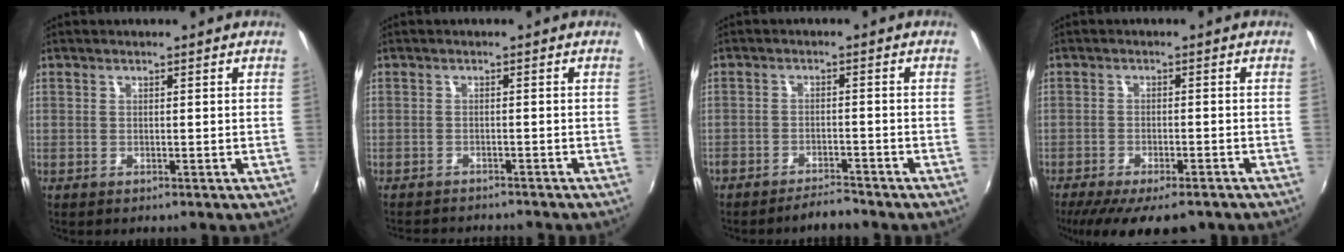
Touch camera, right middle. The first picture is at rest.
{"total": 6.6, "force": [-6.2, 1.0, 2.1], "torque": [-0.053, -0.014, -0.090]}
{"total": 4.2, "force": [-4.0, 0.6, 1.0], "torque": [-0.037, -0.003, -0.066]}
{"total": 12.9, "force": [-10.1, 3.6, 7.2], "torque": [-0.148, -0.041, -0.155]}